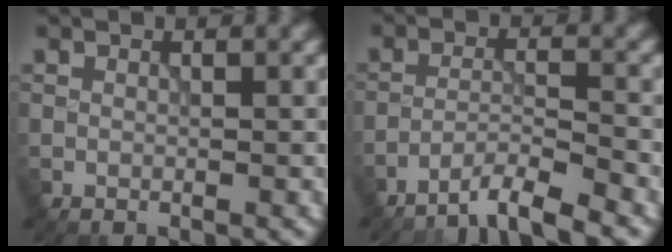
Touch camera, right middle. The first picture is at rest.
{"total": 4.5, "force": [-3.8, 0.4, 2.4], "torque": [-0.034, 0.004, -0.076]}